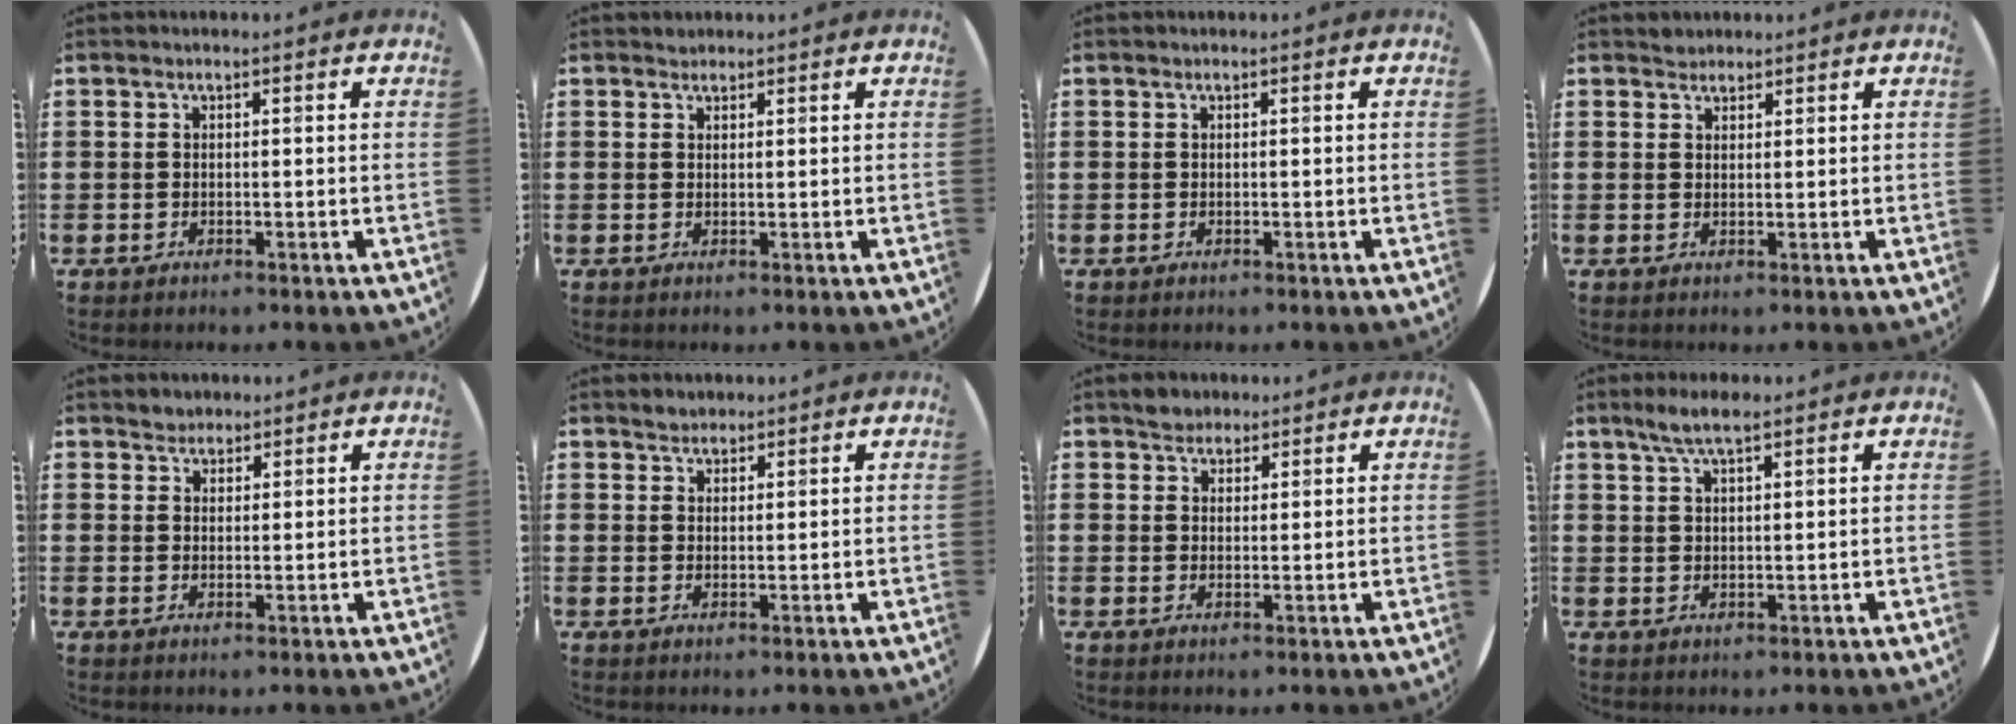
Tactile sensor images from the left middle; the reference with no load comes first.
{"total": 0.8, "force": [0.8, 0.2, -0.1], "torque": [0.001, 0.003, 0.015]}
{"total": 0.0}
{"total": 1.4, "force": [1.3, 0.4, -0.2], "torque": [0.009, -0.002, 0.025]}
{"total": 1.9, "force": [1.7, 0.8, -0.2], "torque": [0.001, 0.004, 0.035]}
{"total": 1.8, "force": [1.7, 0.6, -0.2], "torque": [0.000, 0.003, 0.034]}
{"total": 2.5, "force": [2.2, 1.1, -0.2], "torque": [0.006, 0.003, 0.043]}
{"total": 3.6, "force": [2.7, 0.7, 2.3], "torque": [-0.041, 0.002, 0.046]}